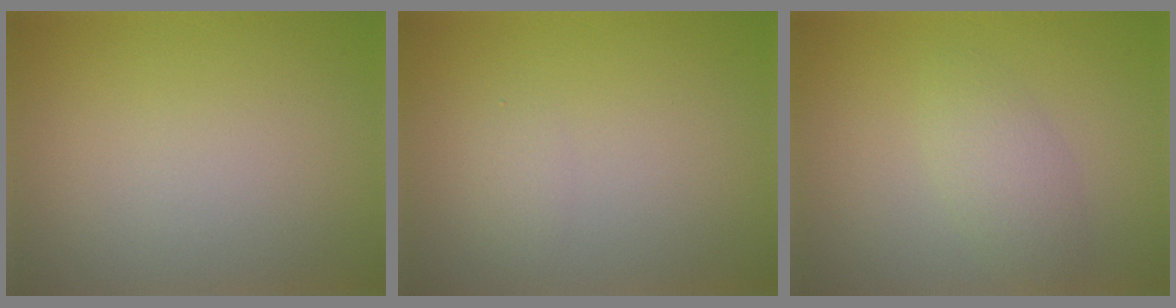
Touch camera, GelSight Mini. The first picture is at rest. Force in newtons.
{"total": 0.9, "press": 0.9, "slide": 0.0}
{"total": 2.4, "press": 2.4, "slide": 0.1}